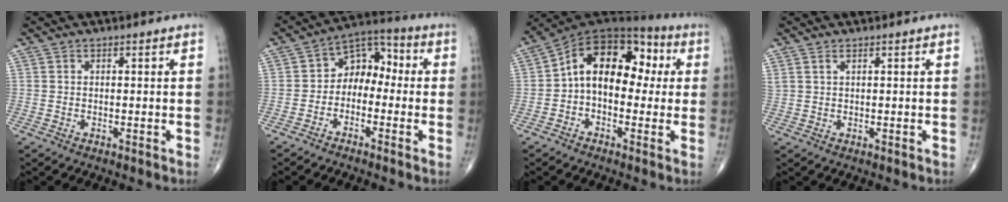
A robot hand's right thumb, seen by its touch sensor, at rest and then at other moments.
{"total": 8.2, "force": [-1.3, 6.0, 5.5], "torque": [-0.052, 0.044, -0.042]}
{"total": 15.5, "force": [1.3, 10.1, 11.7], "torque": [-0.141, 0.052, 0.006]}
{"total": 1.1, "force": [0.8, 0.4, 0.7], "torque": [-0.017, 0.007, 0.021]}